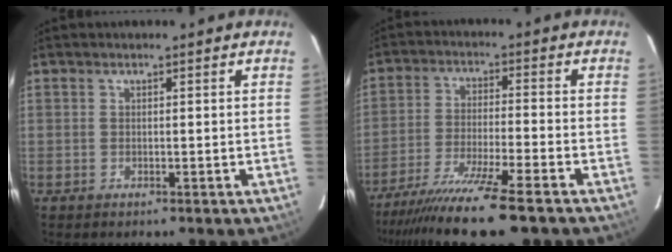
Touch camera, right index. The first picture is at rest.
{"total": 13.4, "force": [-10.7, -1.1, 8.0], "torque": [-0.134, -0.041, -0.175]}